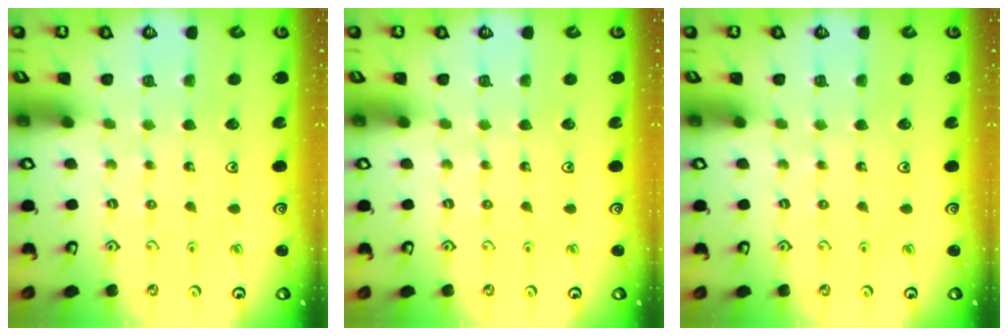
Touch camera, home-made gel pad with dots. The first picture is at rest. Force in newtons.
{"total": 0.0}
{"total": 0.0}